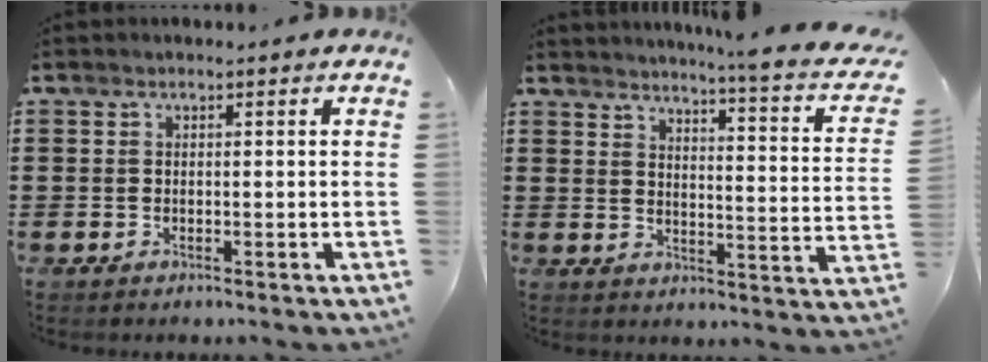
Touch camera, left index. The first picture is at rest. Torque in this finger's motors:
{"motor_torque": [1.17, -0.97, 0.16, 0.03]}